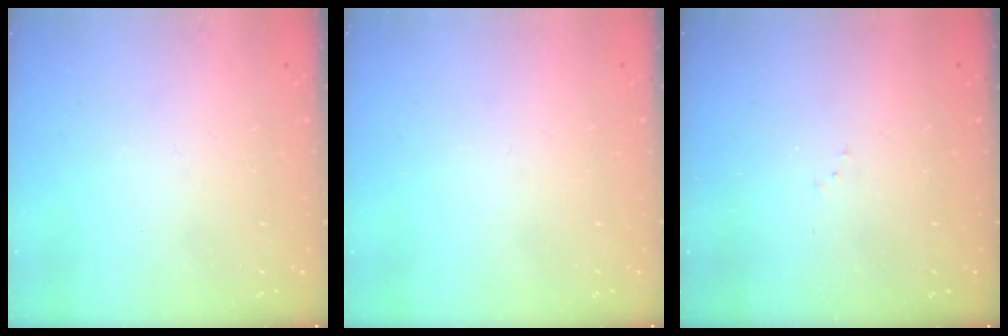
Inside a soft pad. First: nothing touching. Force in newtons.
{"total": 0.0}
{"total": 6.4, "press": 6.4, "slide": 0.6}